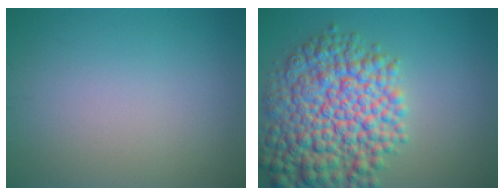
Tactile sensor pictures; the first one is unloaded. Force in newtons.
{"total": 10.8, "press": 10.8, "slide": 0.3}